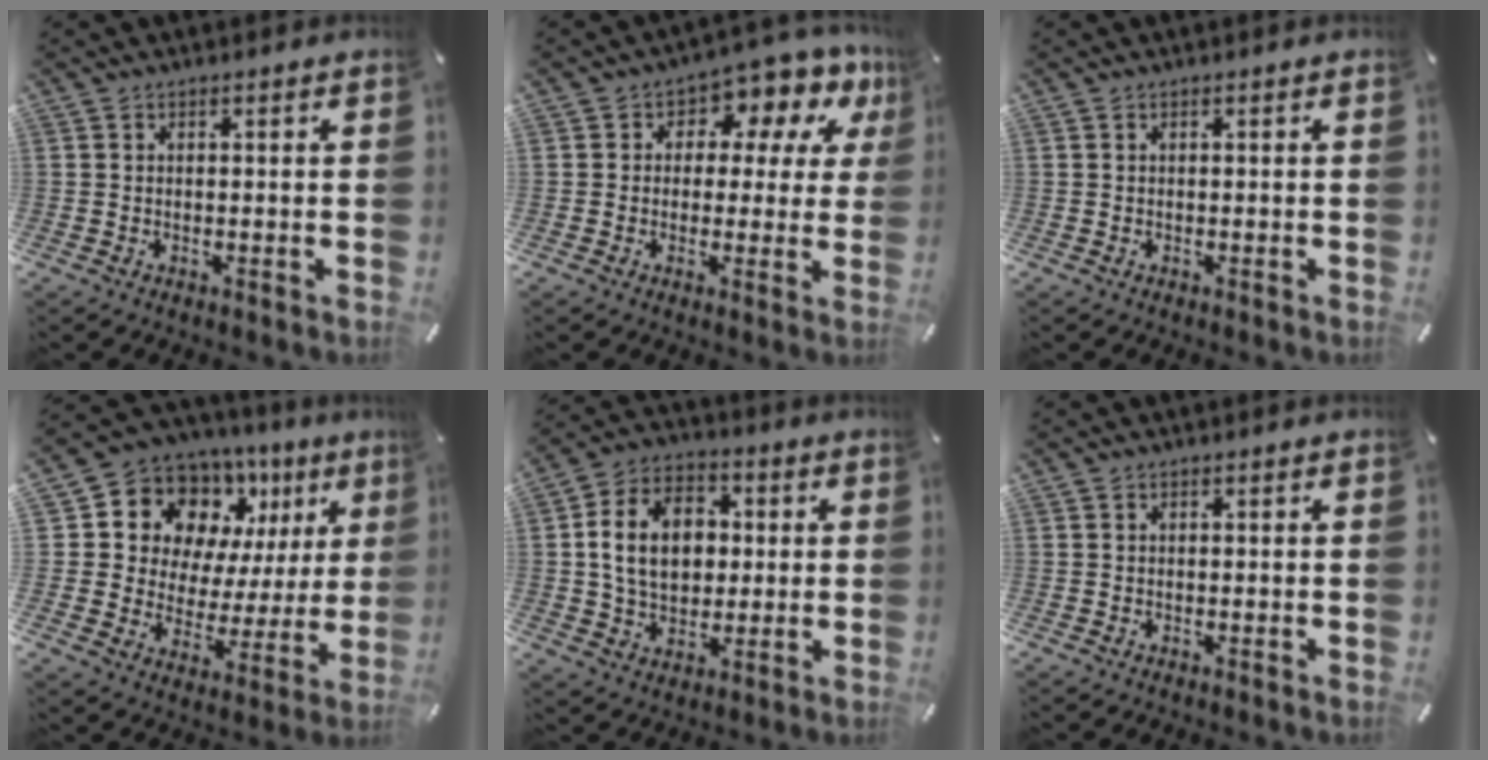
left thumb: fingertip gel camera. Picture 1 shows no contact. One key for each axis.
{"total": 8.8, "fx": 3.6, "fy": 5.8, "fz": 5.6, "tx": -0.072, "ty": -0.027, "tz": 0.061}
{"total": 0.0}
{"total": 12.5, "fx": 7.5, "fy": 9.4, "fz": 3.7, "tx": -0.066, "ty": -0.071, "tz": 0.138}
{"total": 13.6, "fx": 1.1, "fy": 10.5, "fz": 8.7, "tx": -0.175, "ty": 0.017, "tz": 0.020}
{"total": 0.0}